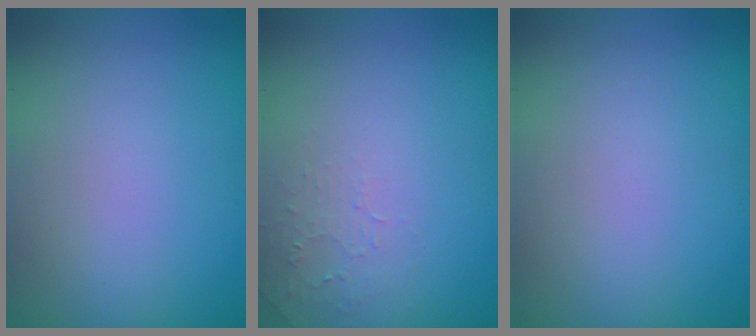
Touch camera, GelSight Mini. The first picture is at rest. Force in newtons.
{"total": 1.3, "press": 1.2, "slide": 0.3}
{"total": 0.0}